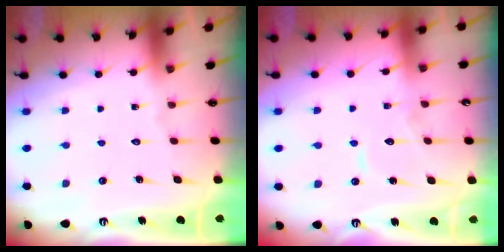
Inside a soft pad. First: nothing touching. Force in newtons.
{"total": 7.7, "press": 7.7, "slide": 0.6}